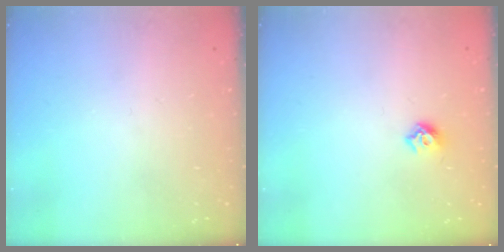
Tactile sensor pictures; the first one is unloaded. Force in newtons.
{"total": 6.0, "press": 5.9, "slide": 0.9}